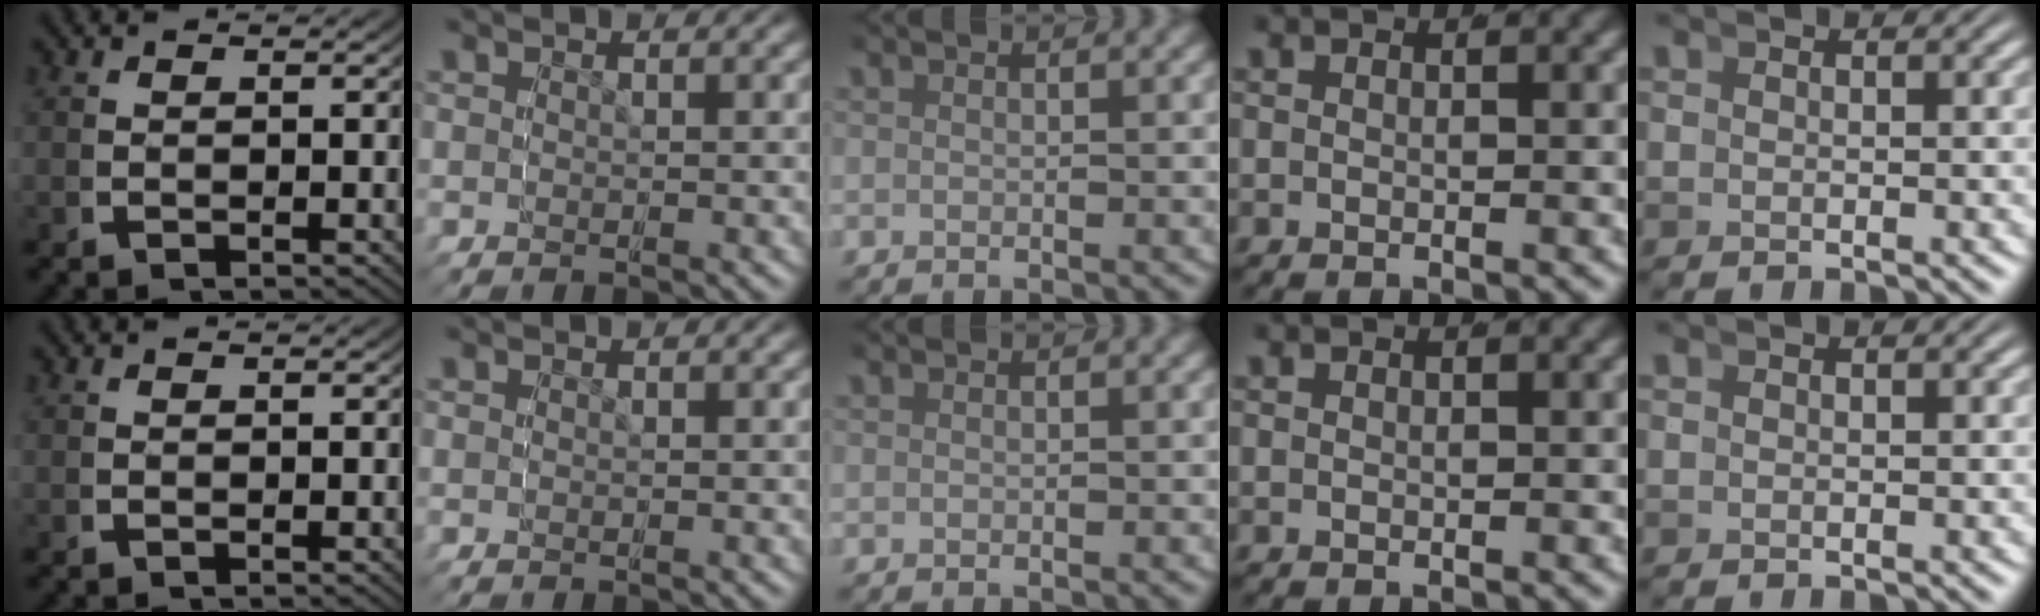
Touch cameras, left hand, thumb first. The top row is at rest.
{}